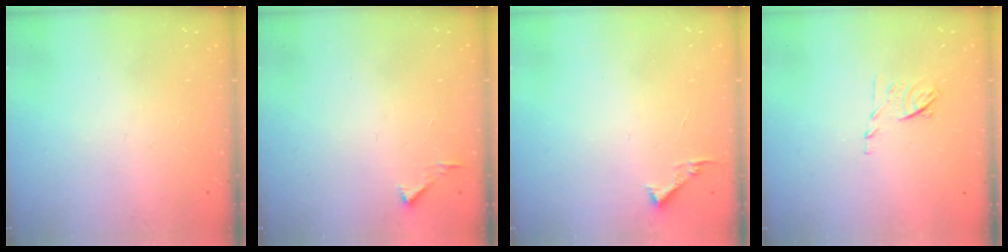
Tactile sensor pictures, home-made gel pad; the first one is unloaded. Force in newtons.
{"total": 2.8, "press": 2.8, "slide": 0.3}
{"total": 3.4, "press": 3.4, "slide": 0.4}
{"total": 6.6, "press": 6.6, "slide": 0.9}